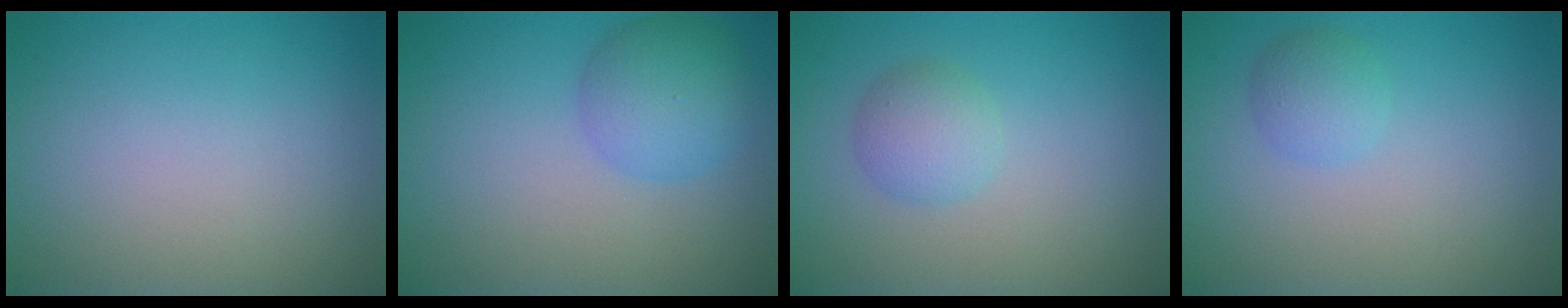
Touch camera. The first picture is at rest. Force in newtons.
{"total": 4.2, "press": 4.2, "slide": 0.2}
{"total": 2.4, "press": 2.4, "slide": 0.1}
{"total": 1.8, "press": 1.8, "slide": 0.1}